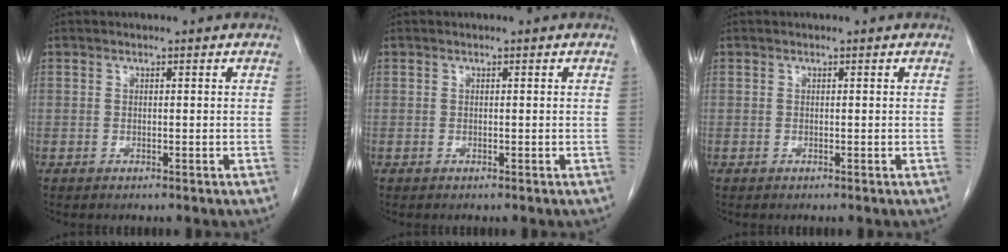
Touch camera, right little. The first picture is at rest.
{"total": 0.0}
{"total": 0.0}